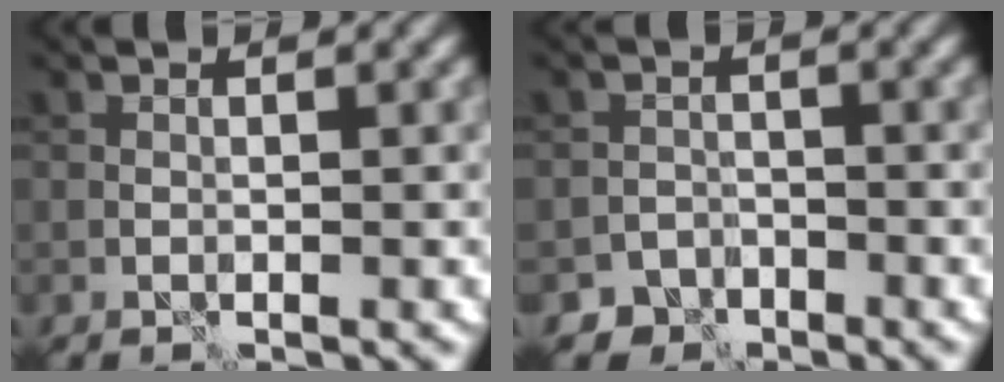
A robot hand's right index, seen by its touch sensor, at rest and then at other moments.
{"total": 2.9, "force": [-2.3, 1.7, 0.0], "torque": [0.018, 0.005, -0.038]}